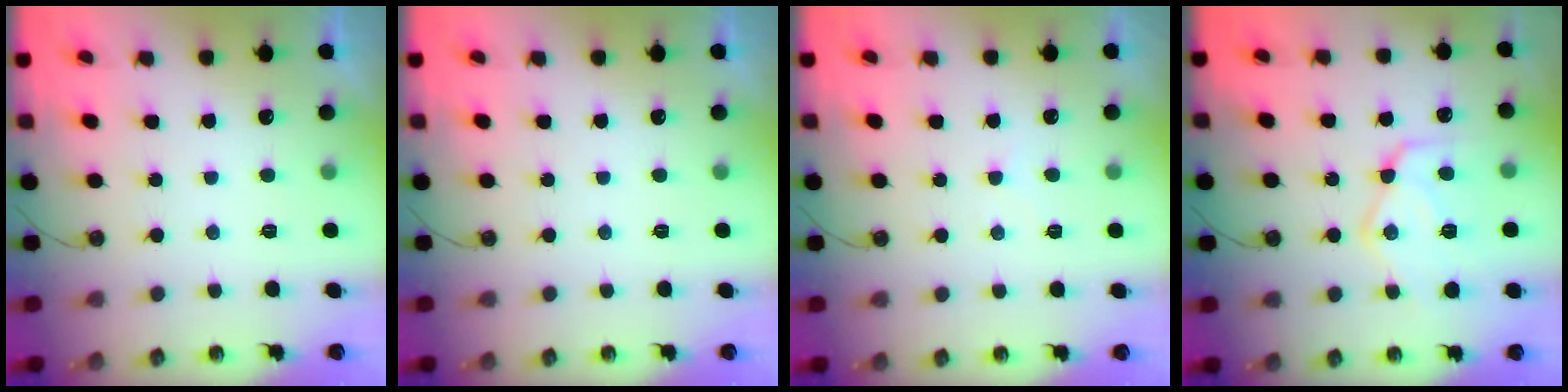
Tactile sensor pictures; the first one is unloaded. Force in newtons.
{"total": 0.0}
{"total": 4.0, "press": 3.9, "slide": 0.5}
{"total": 15.3, "press": 15.3, "slide": 1.4}